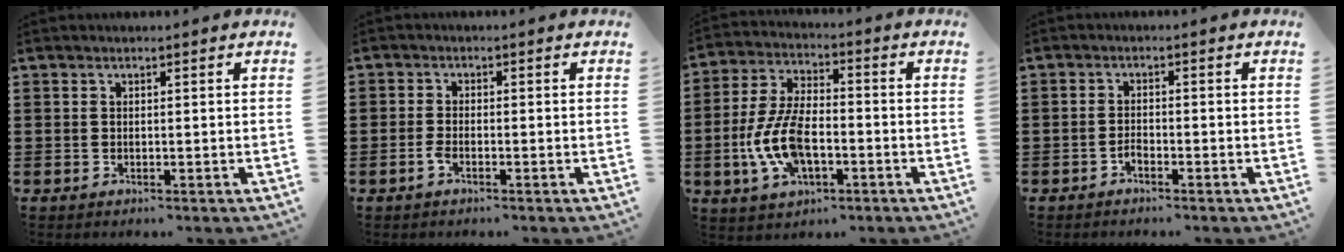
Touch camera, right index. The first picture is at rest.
{"total": 1.7, "force": [-1.0, 0.6, 1.2], "torque": [-0.039, -0.006, -0.023]}
{"total": 10.2, "force": [-2.6, 5.2, 8.4], "torque": [-0.203, -0.004, -0.054]}
{"total": 1.3, "force": [-1.0, 0.5, 0.6], "torque": [-0.015, -0.003, -0.020]}